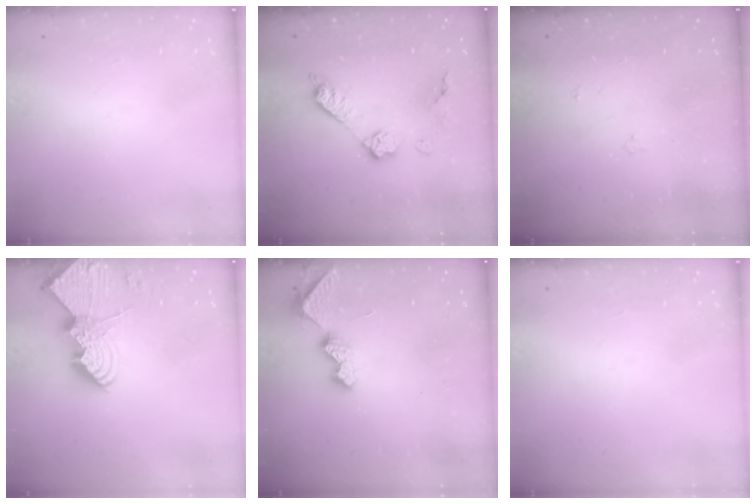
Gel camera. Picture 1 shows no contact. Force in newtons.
{"total": 11.0, "press": 11.0, "slide": 0.6}
{"total": 3.0, "press": 3.0, "slide": 0.5}
{"total": 13.7, "press": 13.7, "slide": 1.2}
{"total": 7.1, "press": 7.0, "slide": 0.5}
{"total": 0.0}